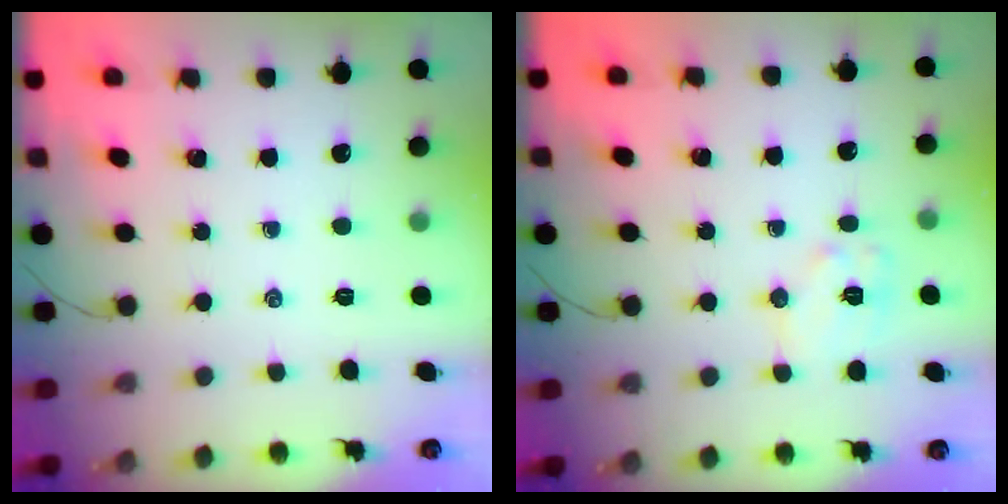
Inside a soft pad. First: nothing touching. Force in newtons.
{"total": 7.8, "press": 7.8, "slide": 0.2}